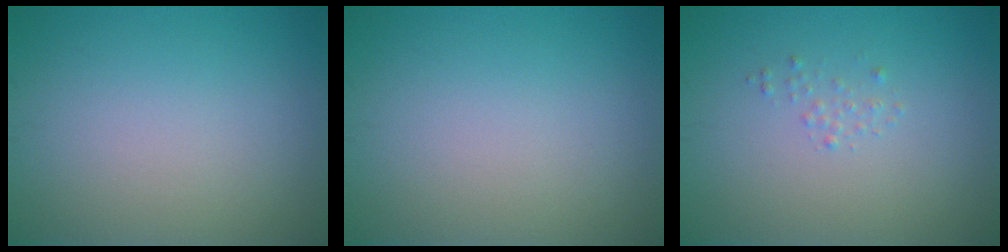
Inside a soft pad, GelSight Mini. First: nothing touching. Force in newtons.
{"total": 0.0}
{"total": 0.7, "press": 0.7, "slide": 0.1}